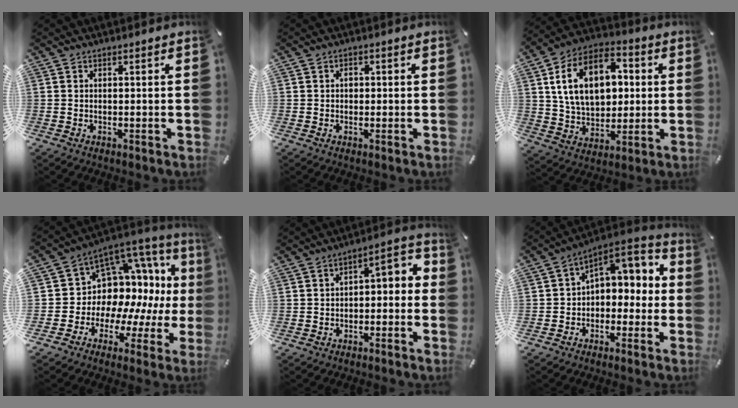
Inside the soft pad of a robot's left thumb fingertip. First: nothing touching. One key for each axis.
{"total": 1.1, "fx": 0.0, "fy": 0.9, "fz": 0.6, "tx": -0.004, "ty": 0.001, "tz": -0.004}
{"total": 16.8, "fx": 4.1, "fy": 11.9, "fz": 11.2, "tx": -0.203, "ty": 0.004, "tz": 0.073}
{"total": 10.4, "fx": 4.6, "fy": 8.7, "fz": 3.4, "tx": -0.062, "ty": -0.083, "tz": 0.096}
{"total": 5.4, "fx": 0.4, "fy": 3.4, "fz": 4.2, "tx": -0.042, "ty": -0.020, "tz": -0.006}
{"total": 6.1, "fx": 1.3, "fy": 5.4, "fz": 2.4, "tx": -0.027, "ty": -0.015, "tz": 0.018}